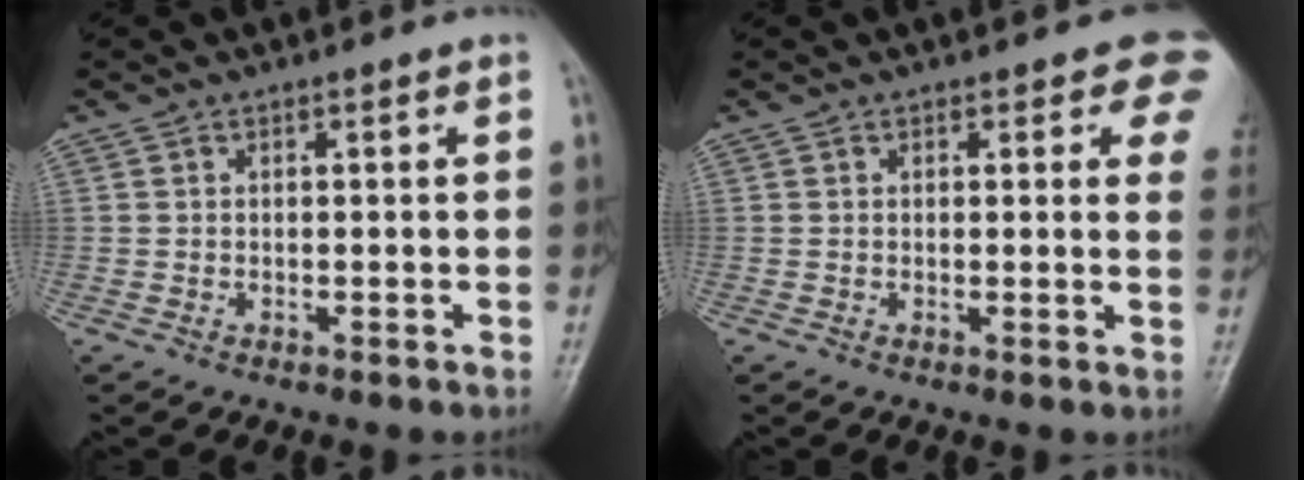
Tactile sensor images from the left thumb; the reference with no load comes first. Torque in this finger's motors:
{"motor_torque": [2.75, 2.08, 1.60, -1.16, 0.05]}